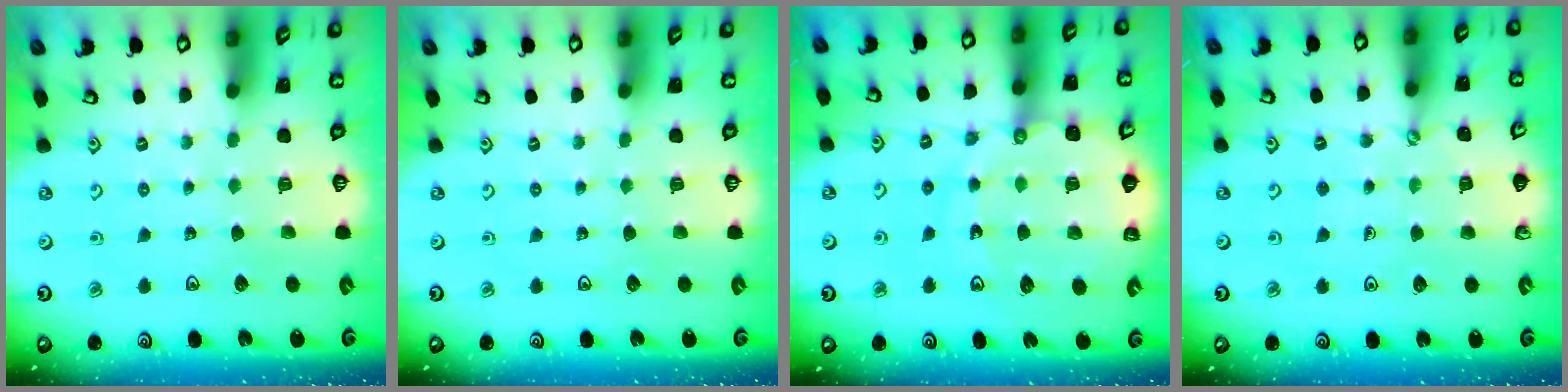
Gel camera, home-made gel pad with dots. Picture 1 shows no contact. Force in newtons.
{"total": 0.0}
{"total": 13.2, "press": 13.1, "slide": 1.8}
{"total": 1.6, "press": 1.6, "slide": 0.5}